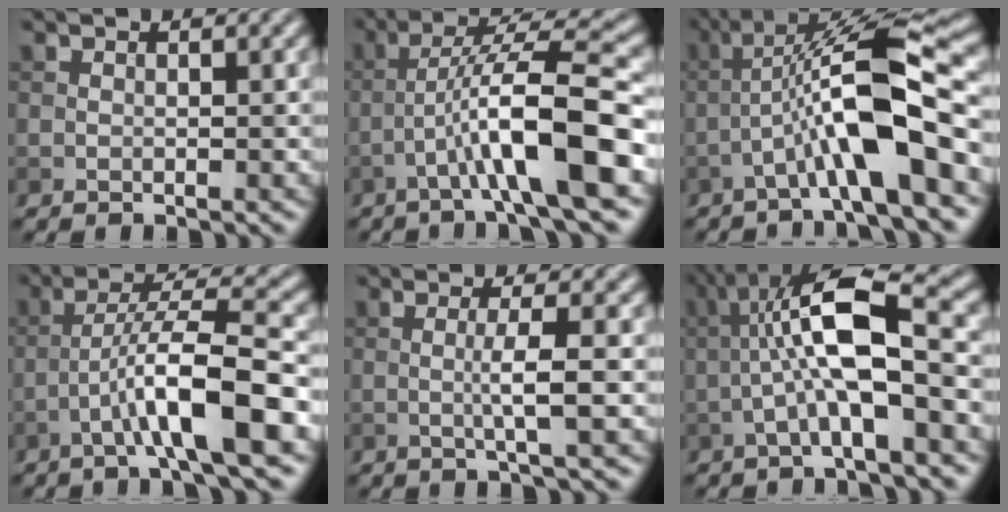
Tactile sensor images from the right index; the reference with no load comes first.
{"total": 8.4, "force": [-3.0, 0.9, 7.8], "torque": [-0.128, 0.023, -0.052]}
{"total": 10.2, "force": [-2.9, 1.7, 9.6], "torque": [-0.154, 0.031, -0.056]}
{"total": 7.5, "force": [-3.0, 0.8, 6.9], "torque": [-0.115, 0.023, -0.054]}
{"total": 2.9, "force": [-0.1, 0.3, 2.9], "torque": [-0.050, -0.001, -0.008]}
{"total": 8.0, "force": [-0.8, 1.7, 7.8], "torque": [-0.134, 0.025, -0.021]}